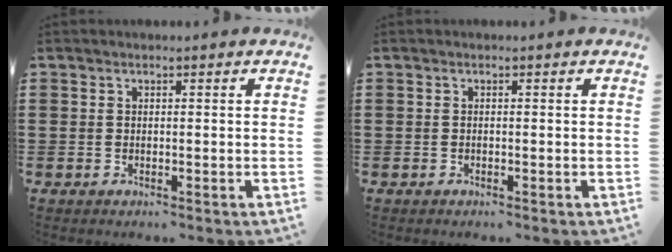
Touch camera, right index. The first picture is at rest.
{"total": 0.0}